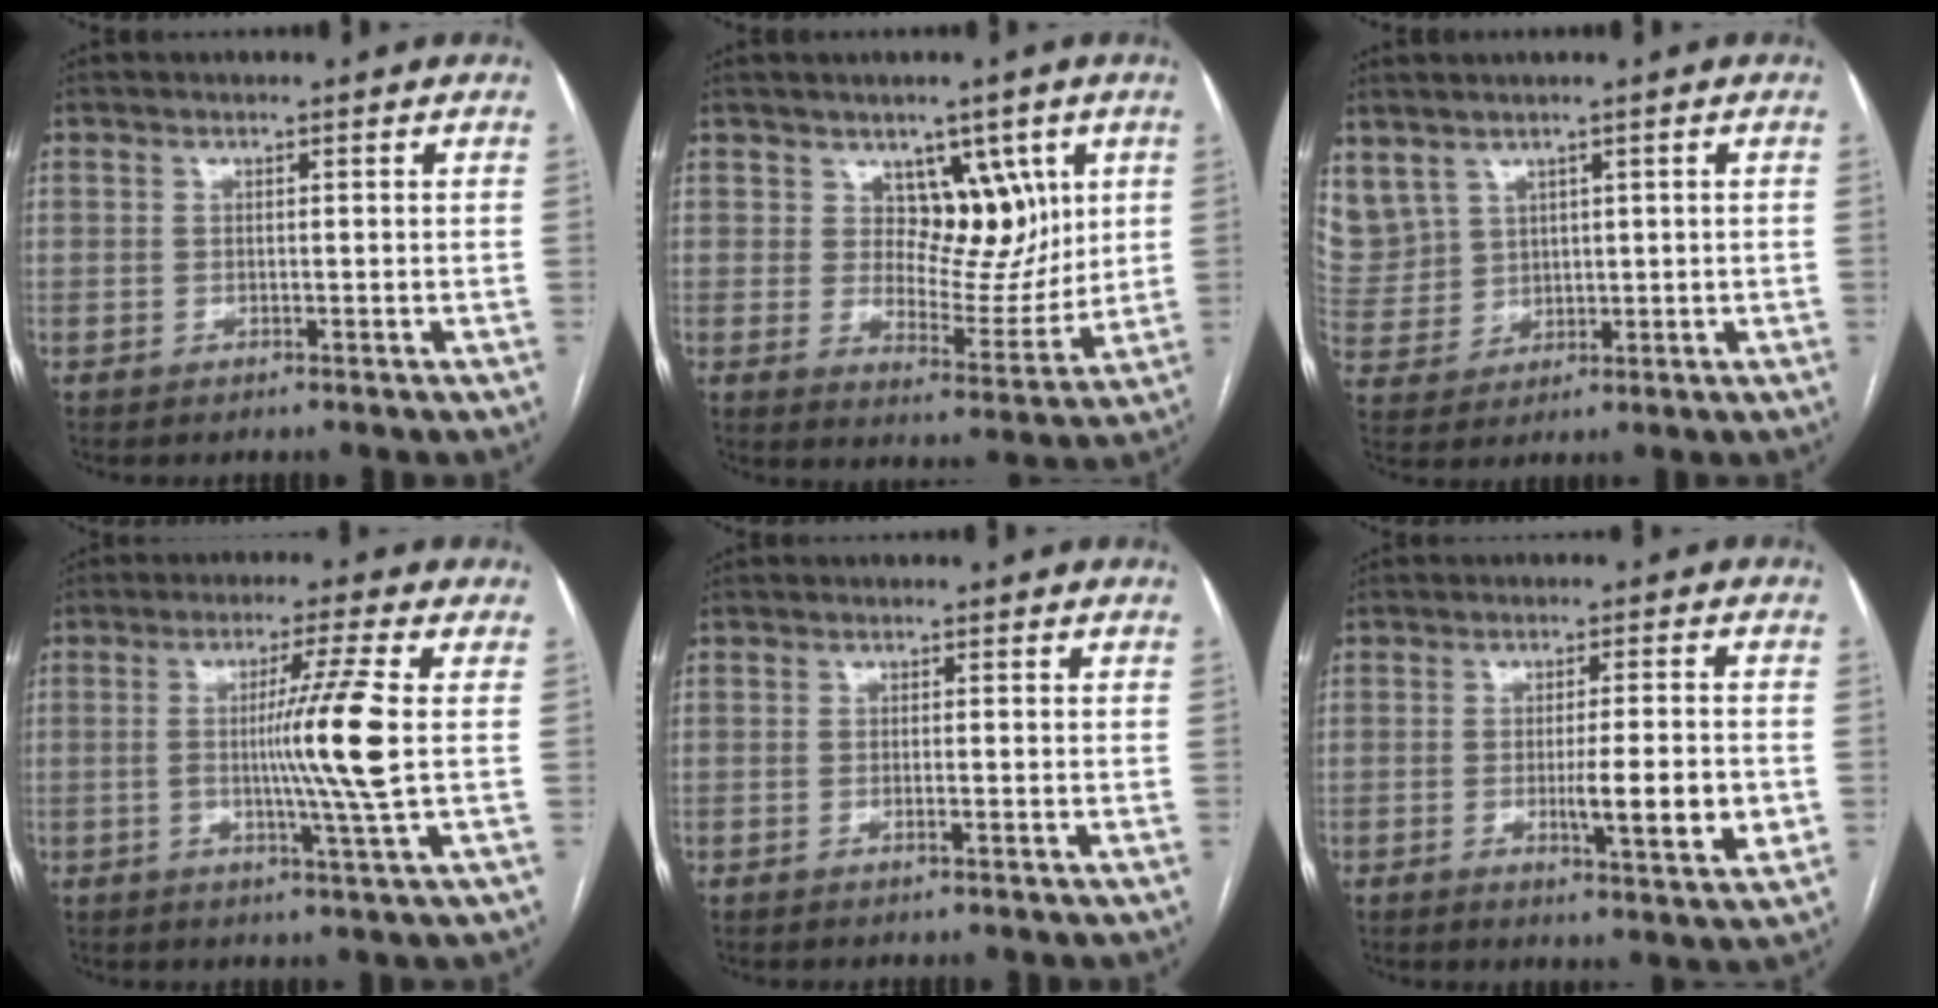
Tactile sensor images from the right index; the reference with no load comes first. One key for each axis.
{"total": 8.6, "fx": 3.8, "fy": 5.2, "fz": 5.7, "tx": -0.069, "ty": 0.002, "tz": 0.069}
{"total": 10.4, "fx": 5.3, "fy": 8.6, "fz": 2.8, "tx": -0.104, "ty": 0.037, "tz": 0.139}
{"total": 9.3, "fx": -0.1, "fy": -2.3, "fz": 9.0, "tx": -0.161, "ty": -0.009, "tz": 0.000}
{"total": 0.8, "fx": -0.4, "fy": 0.0, "fz": 0.7, "tx": -0.018, "ty": -0.001, "tz": -0.006}
{"total": 8.5, "fx": -1.8, "fy": 0.6, "fz": 8.3, "tx": -0.123, "ty": -0.014, "tz": -0.027}